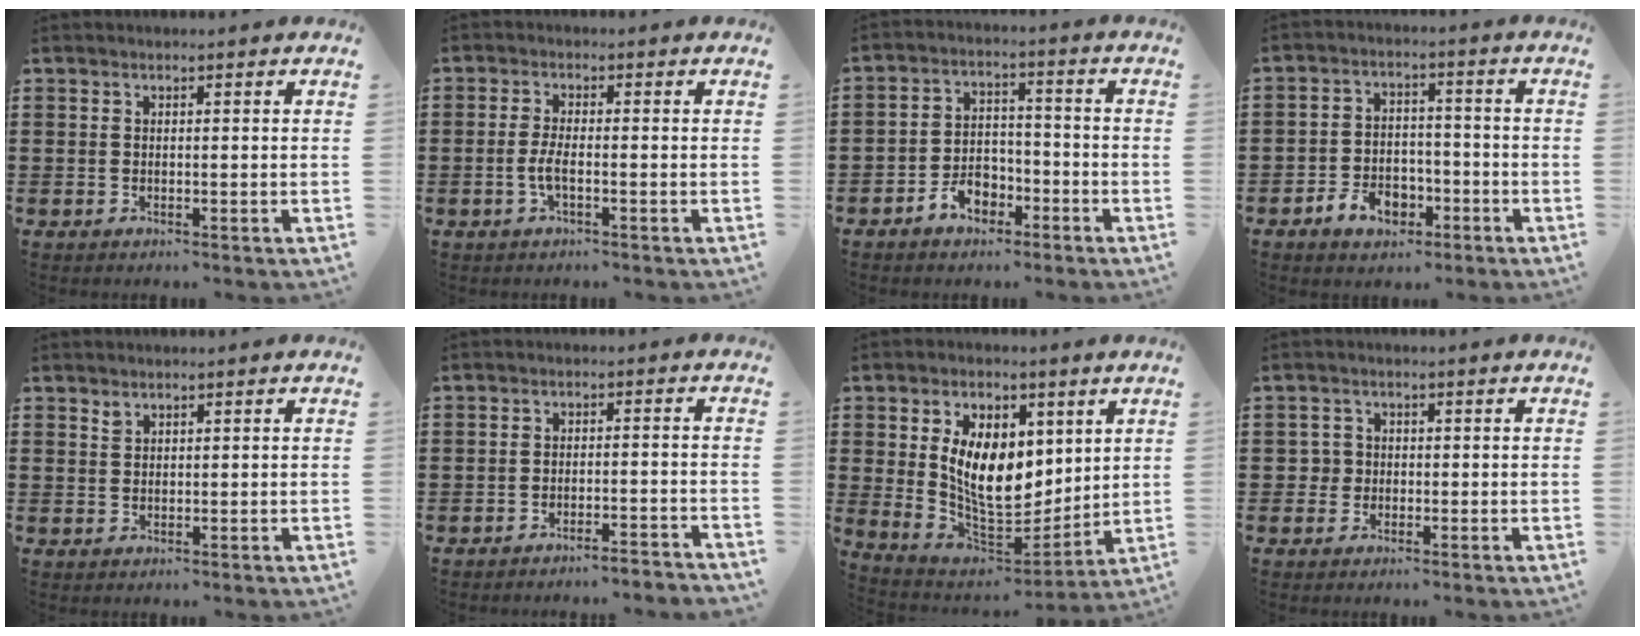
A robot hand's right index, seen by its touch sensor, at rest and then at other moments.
{"total": 2.9, "force": [-0.9, 0.4, 2.7], "torque": [-0.070, -0.009, -0.024]}
{"total": 4.8, "force": [-2.9, 3.2, 2.1], "torque": [-0.036, 0.008, -0.059]}
{"total": 5.3, "force": [-2.9, 3.6, 2.6], "torque": [-0.051, 0.012, -0.055]}
{"total": 1.3, "force": [1.2, 0.5, 0.1], "torque": [-0.004, 0.001, 0.023]}
{"total": 2.5, "force": [-2.4, -0.2, 0.4], "torque": [-0.010, 0.000, -0.052]}
{"total": 9.9, "force": [2.5, 6.3, 7.2], "torque": [-0.145, -0.007, 0.042]}
{"total": 2.0, "force": [-0.1, 2.0, 0.5], "torque": [-0.017, 0.008, -0.004]}